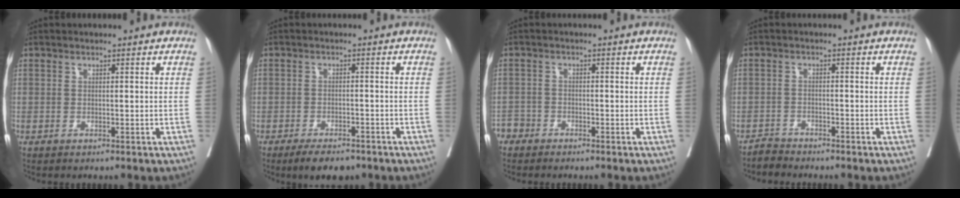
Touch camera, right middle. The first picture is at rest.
{"total": 5.1, "force": [-3.9, 2.0, 2.6], "torque": [-0.037, -0.003, -0.058]}
{"total": 2.2, "force": [-1.9, 1.1, -0.3], "torque": [0.004, 0.005, -0.039]}
{"total": 2.0, "force": [-1.8, 0.2, -0.6], "torque": [0.015, -0.006, -0.036]}